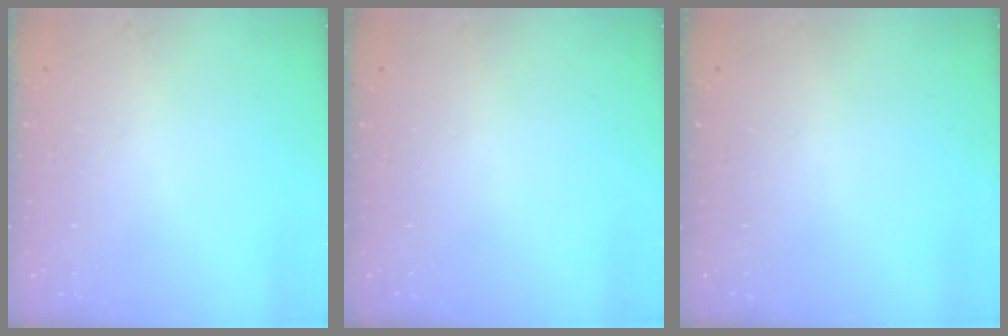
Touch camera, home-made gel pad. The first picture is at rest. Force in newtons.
{"total": 0.0}
{"total": 0.0}